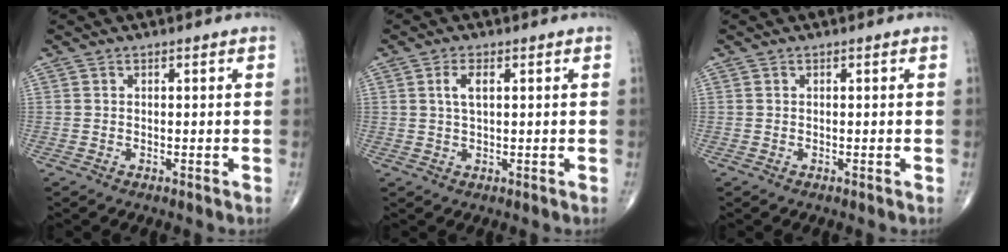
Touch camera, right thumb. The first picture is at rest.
{"total": 3.2, "force": [0.9, 1.3, 2.8], "torque": [-0.058, 0.003, 0.018]}
{"total": 0.0}